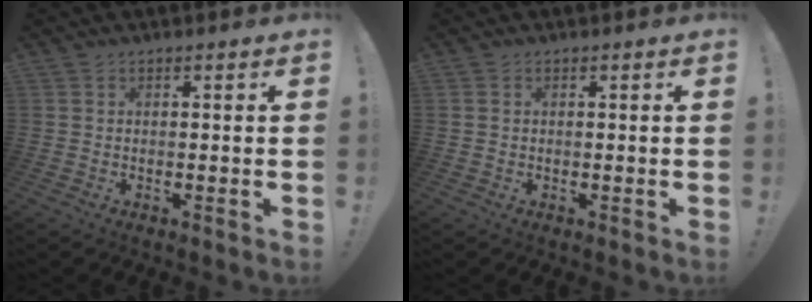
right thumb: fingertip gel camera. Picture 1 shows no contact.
{"total": 0.8, "force": [0.1, 0.8, 0.1], "torque": [-0.004, 0.005, 0.003]}